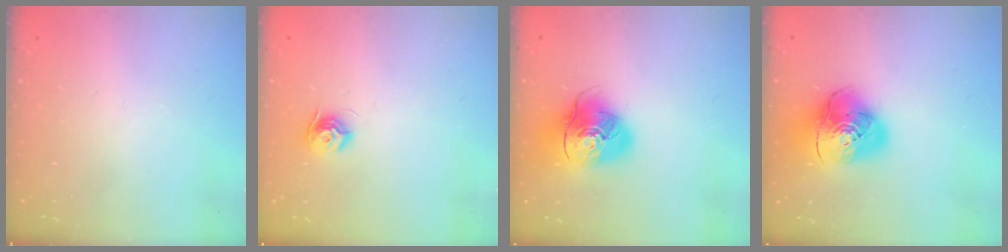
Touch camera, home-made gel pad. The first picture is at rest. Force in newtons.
{"total": 8.7, "press": 8.7, "slide": 0.1}
{"total": 15.6, "press": 15.4, "slide": 2.2}
{"total": 14.0, "press": 13.9, "slide": 1.8}